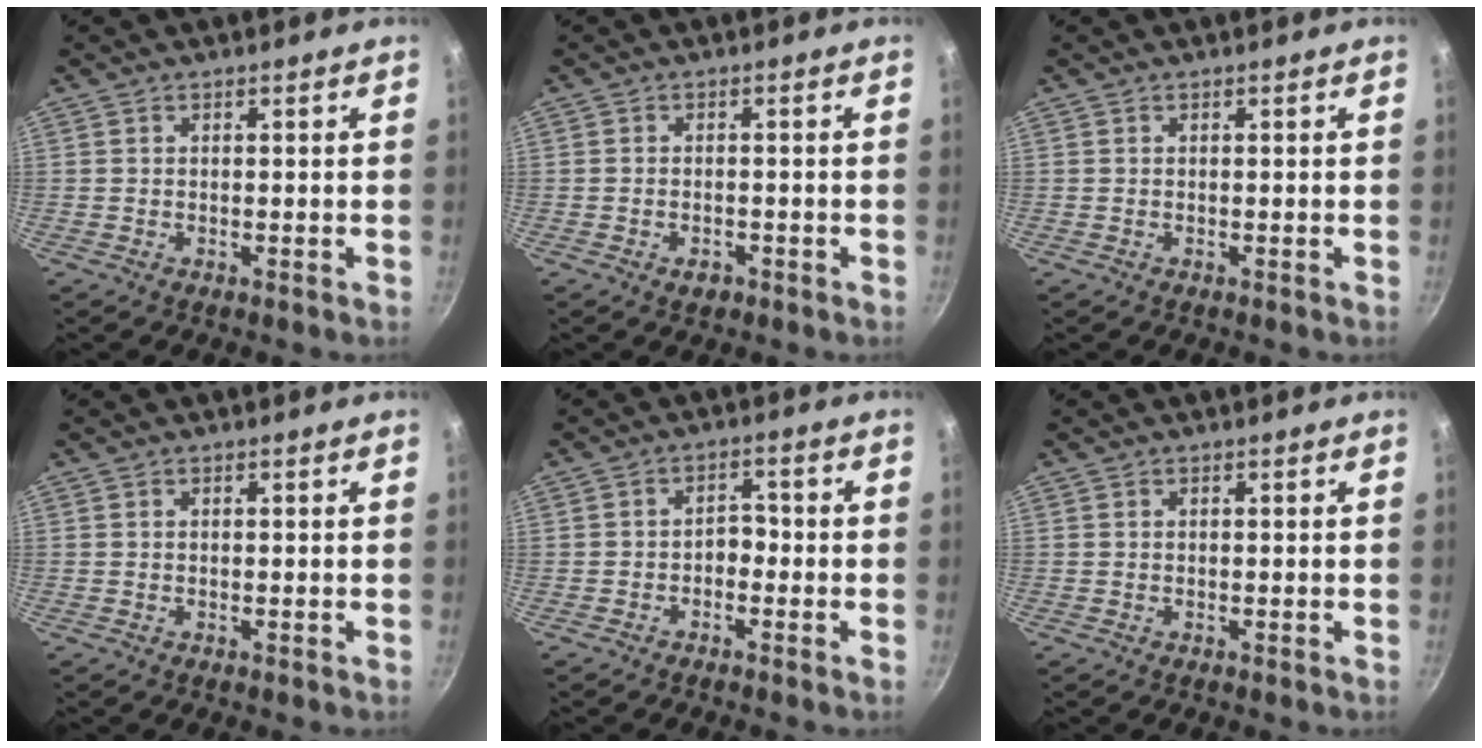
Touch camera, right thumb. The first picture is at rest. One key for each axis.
{"total": 1.9, "fx": -1.1, "fy": 1.2, "fz": 1.0, "tx": -0.015, "ty": 0.007, "tz": -0.014}
{"total": 0.0}
{"total": 0.0}
{"total": 3.0, "fx": -1.2, "fy": 2.0, "fz": 1.8, "tx": -0.012, "ty": 0.021, "tz": -0.028}
{"total": 0.0}